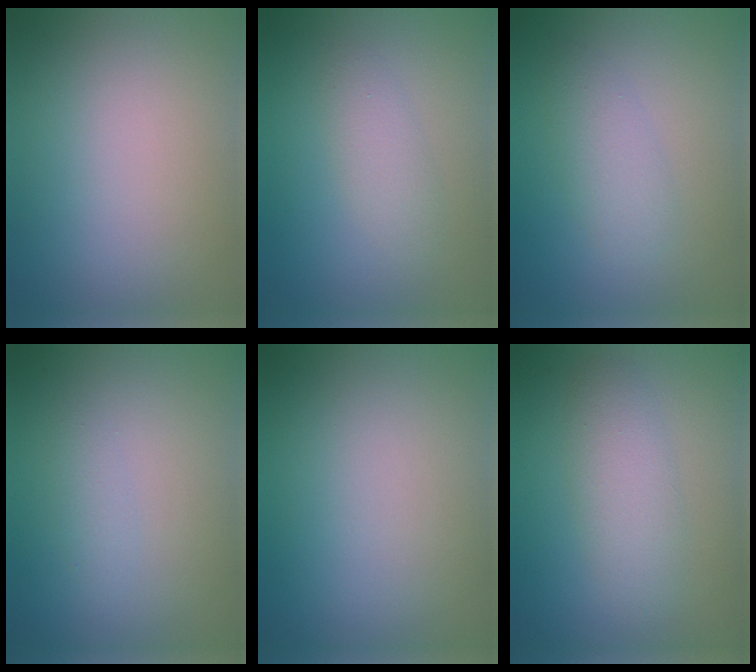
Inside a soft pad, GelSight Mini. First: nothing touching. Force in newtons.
{"total": 1.9, "press": 1.9, "slide": 0.1}
{"total": 2.6, "press": 2.6, "slide": 0.1}
{"total": 1.1, "press": 1.1, "slide": 0.1}
{"total": 0.0}
{"total": 3.2, "press": 3.2, "slide": 0.2}